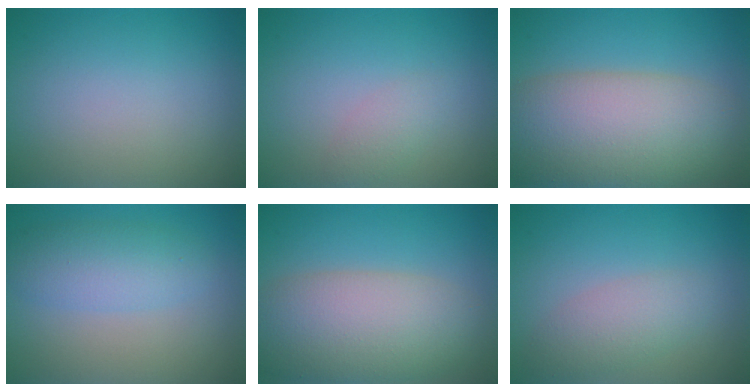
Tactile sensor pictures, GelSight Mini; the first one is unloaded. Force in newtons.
{"total": 1.5, "press": 1.5, "slide": 0.0}
{"total": 11.4, "press": 11.4, "slide": 1.0}
{"total": 3.7, "press": 3.6, "slide": 0.2}
{"total": 8.7, "press": 8.7, "slide": 0.7}
{"total": 2.8, "press": 2.8, "slide": 0.2}